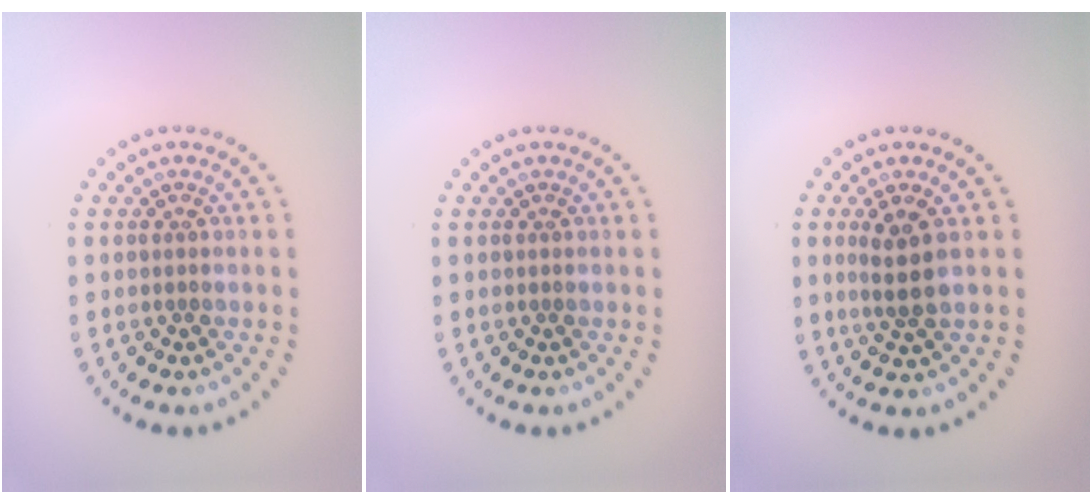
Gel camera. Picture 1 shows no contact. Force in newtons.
{"total": 0.0}
{"total": 2.8, "press": 2.5, "slide": 1.3}